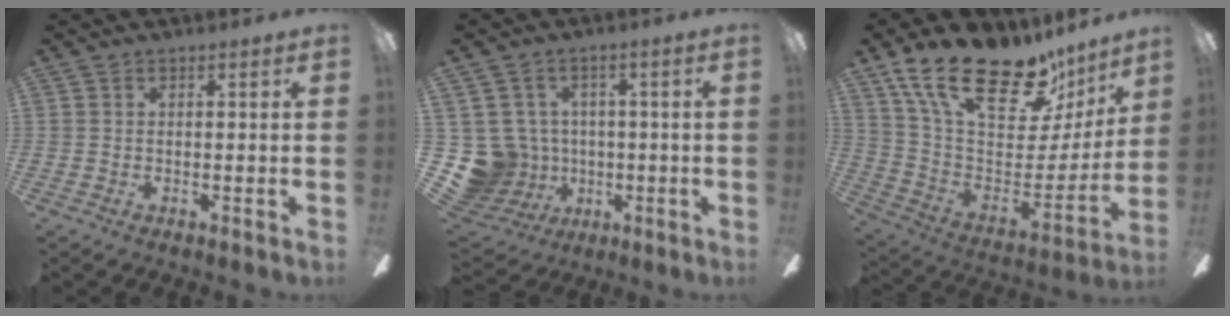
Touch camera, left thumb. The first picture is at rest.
{"total": 10.9, "force": [-1.1, 10.5, 2.7], "torque": [-0.099, 0.003, -0.013]}
{"total": 25.2, "force": [17.4, 10.7, 14.8], "torque": [-0.242, -0.112, 0.311]}